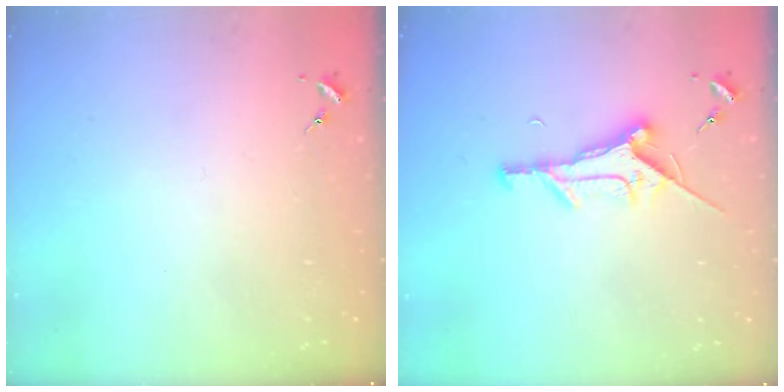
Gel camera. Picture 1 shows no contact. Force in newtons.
{"total": 11.6, "press": 11.6, "slide": 1.2}